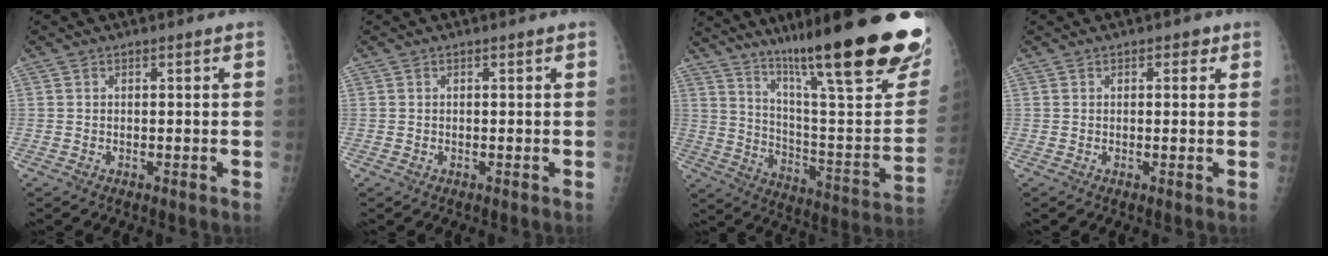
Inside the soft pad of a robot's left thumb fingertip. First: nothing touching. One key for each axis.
{"total": 0.0}
{"total": 32.9, "fx": 22.3, "fy": 5.1, "fz": 23.6, "tx": -0.283, "ty": -0.105, "tz": 0.328}
{"total": 1.9, "fx": 0.9, "fy": 1.0, "fz": 1.3, "tx": -0.008, "ty": 0.000, "tz": 0.009}